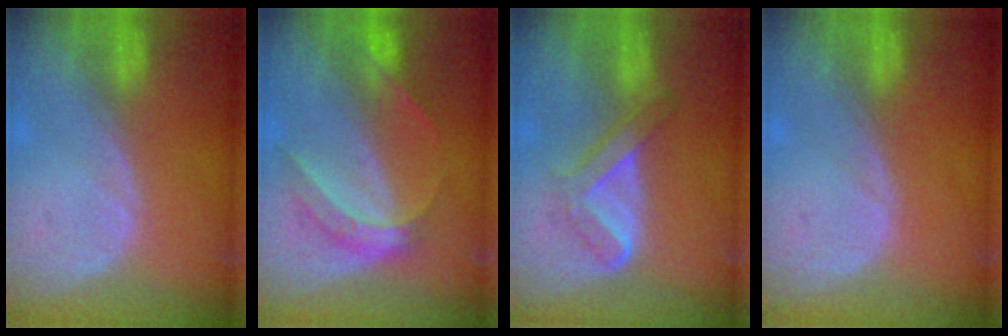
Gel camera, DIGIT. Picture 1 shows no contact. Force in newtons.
{"total": 6.3, "press": 5.2, "slide": 3.4}
{"total": 4.8, "press": 4.8, "slide": 0.7}
{"total": 0.0}